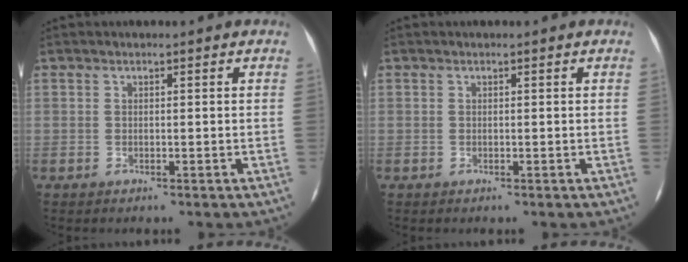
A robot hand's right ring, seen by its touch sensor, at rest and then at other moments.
{"total": 0.0}